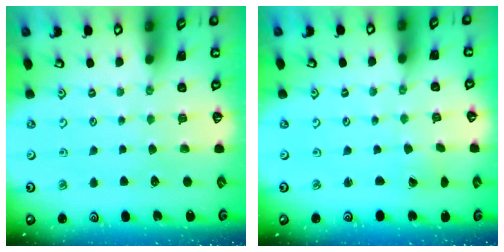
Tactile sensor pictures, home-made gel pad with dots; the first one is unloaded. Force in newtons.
{"total": 0.0}